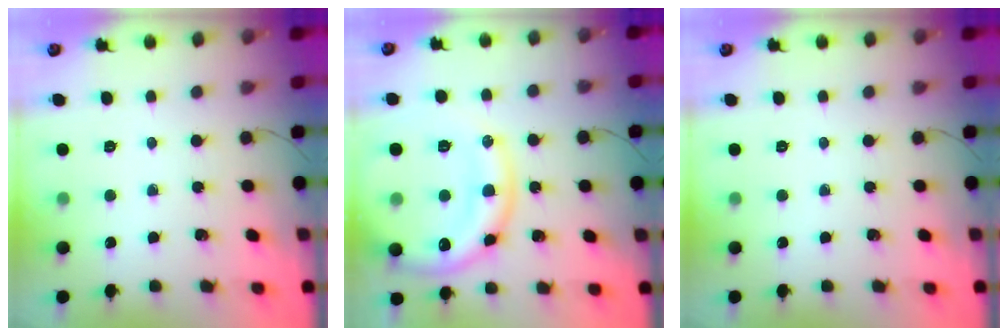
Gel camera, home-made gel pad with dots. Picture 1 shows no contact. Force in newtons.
{"total": 19.3, "press": 19.2, "slide": 1.9}
{"total": 0.0}